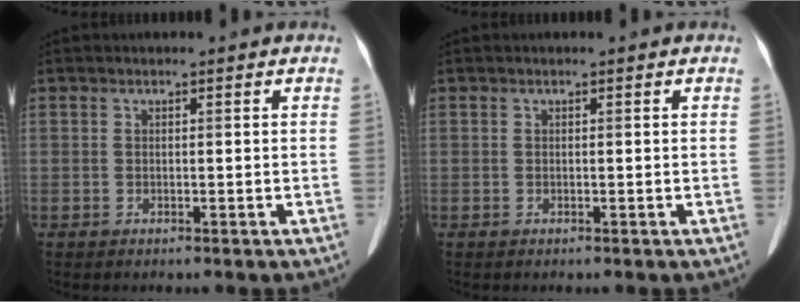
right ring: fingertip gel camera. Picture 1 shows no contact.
{"total": 0.0}